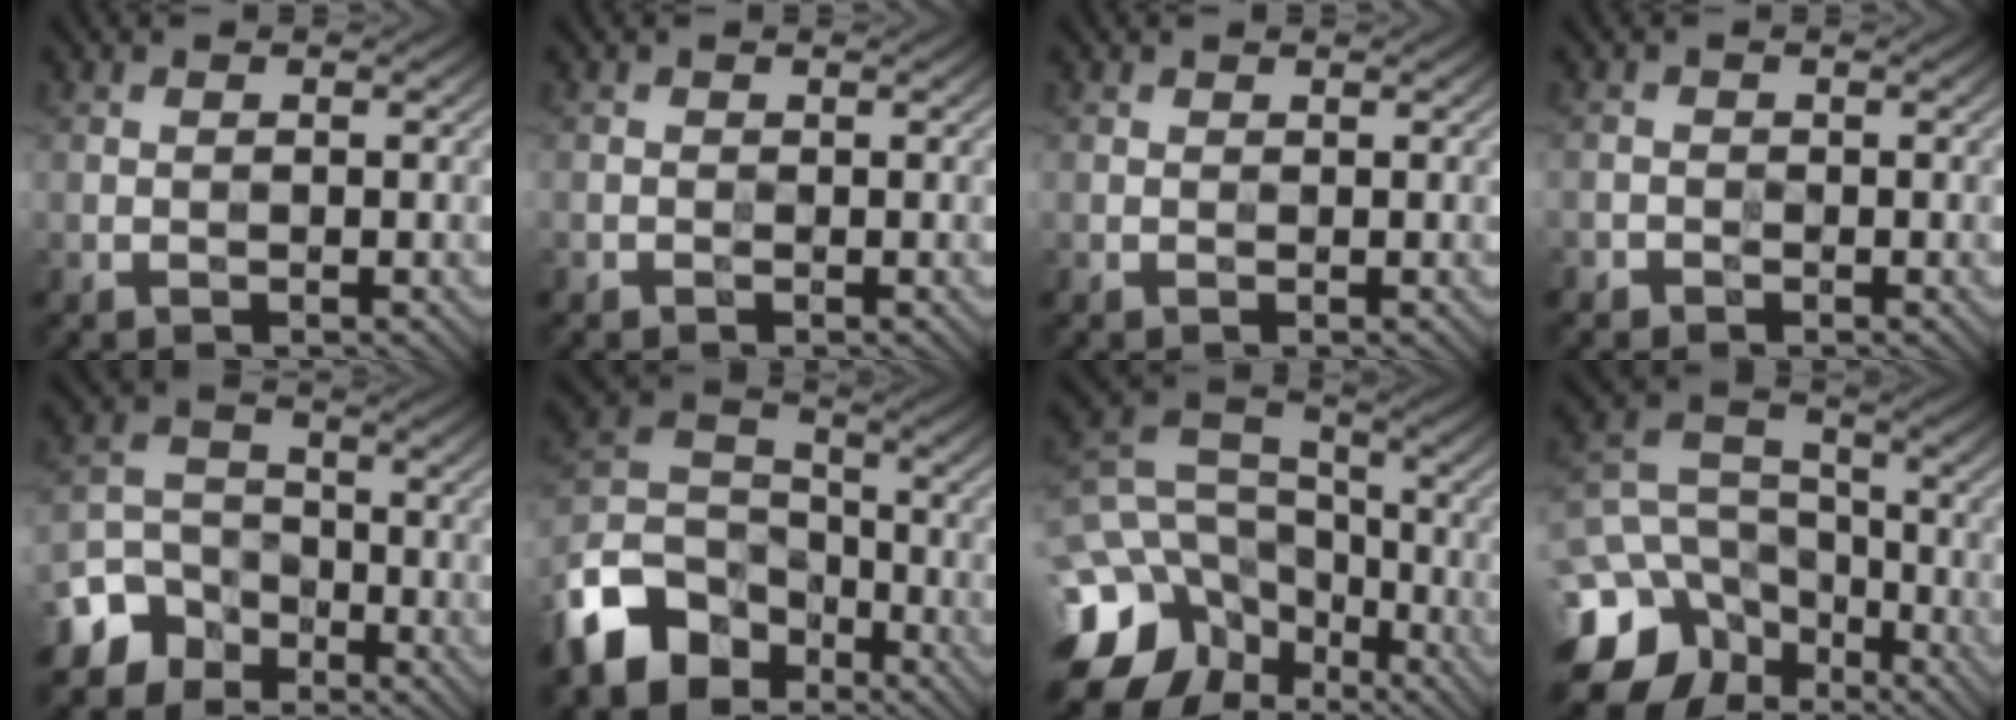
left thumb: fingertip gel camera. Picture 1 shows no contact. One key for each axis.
{"total": 0.5, "fx": -0.2, "fy": 0.3, "fz": -0.4, "tx": 0.007, "ty": -0.007, "tz": -0.004}
{"total": 0.0}
{"total": 1.1, "fx": -0.8, "fy": 0.7, "fz": -0.4, "tx": 0.009, "ty": -0.004, "tz": -0.017}
{"total": 8.1, "fx": -5.2, "fy": 6.0, "fz": 1.9, "tx": -0.050, "ty": -0.014, "tz": -0.118}
{"total": 12.9, "fx": -7.9, "fy": 8.6, "fz": 5.6, "tx": -0.154, "ty": -0.013, "tz": -0.157}
{"total": 16.3, "fx": -7.6, "fy": 12.4, "fz": 7.4, "tx": -0.216, "ty": -0.032, "tz": -0.105}
{"total": 14.3, "fx": -7.4, "fy": 10.6, "fz": 6.2, "tx": -0.183, "ty": -0.031, "tz": -0.110}